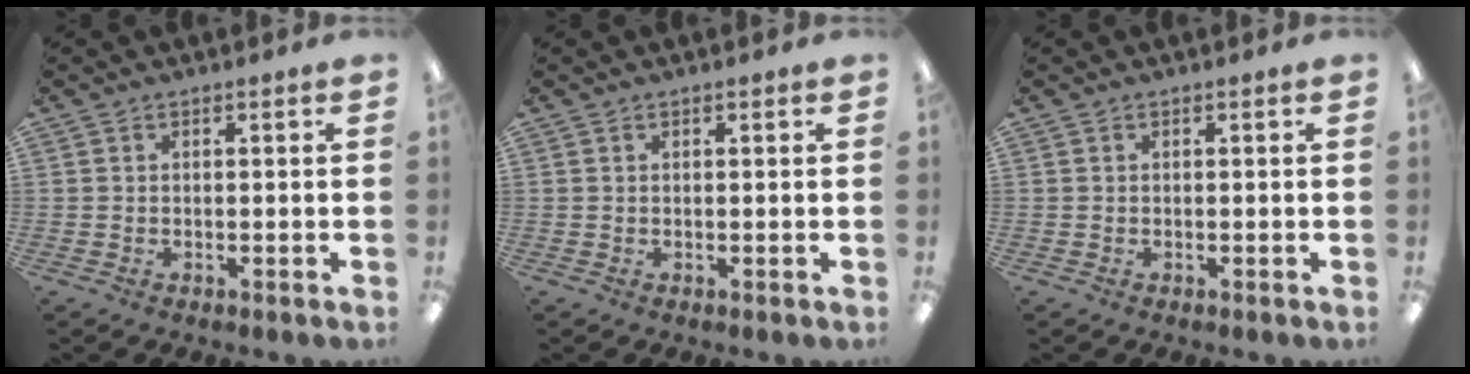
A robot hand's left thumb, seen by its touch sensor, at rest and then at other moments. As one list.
[{"total": 0.0}, {"total": 0.0}]